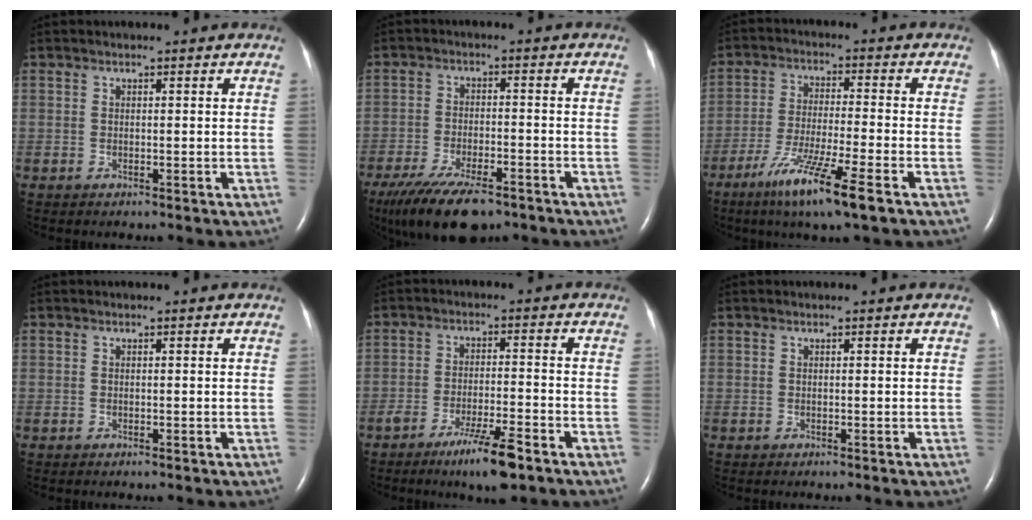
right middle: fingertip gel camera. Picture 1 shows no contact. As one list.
[{"total": 14.0, "force": [-10.1, 4.7, 8.5], "torque": [-0.169, -0.028, -0.166]}, {"total": 11.4, "force": [-6.6, -0.1, 9.3], "torque": [-0.177, -0.033, -0.117]}, {"total": 0.0}, {"total": 7.7, "force": [-5.1, 0.6, 5.8], "torque": [-0.102, -0.013, -0.085]}, {"total": 0.0}]